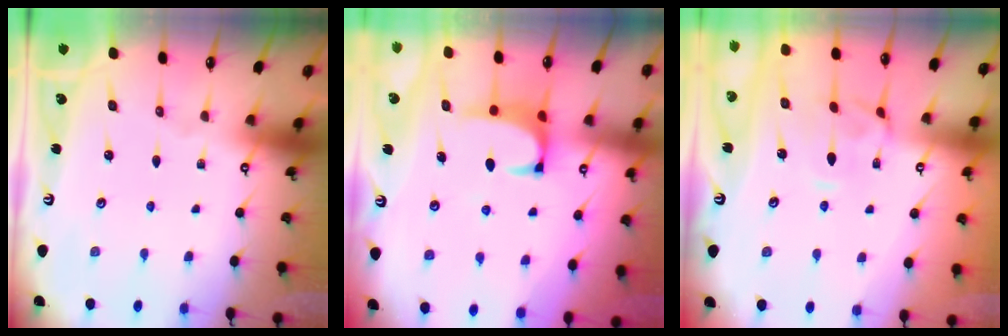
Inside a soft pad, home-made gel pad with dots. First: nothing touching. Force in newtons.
{"total": 1.0, "press": 0.9, "slide": 0.4}
{"total": 1.6, "press": 1.4, "slide": 0.8}